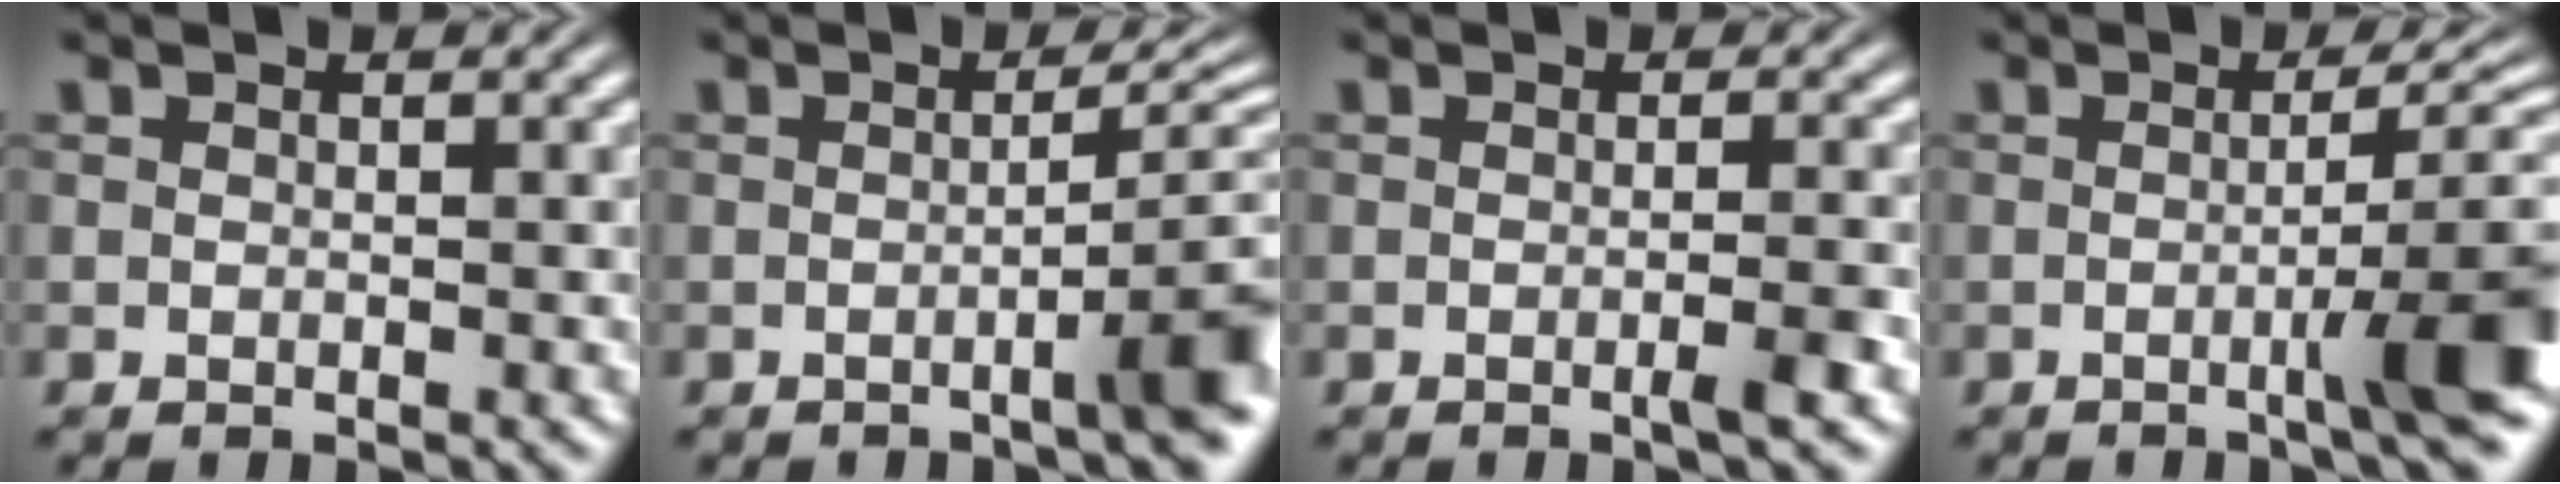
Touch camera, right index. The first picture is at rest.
{"total": 4.3, "force": [-0.8, 0.4, 4.2], "torque": [-0.042, 0.011, -0.018]}
{"total": 1.6, "force": [-0.8, -0.2, 1.4], "torque": [-0.022, 0.002, -0.015]}
{"total": 6.1, "force": [-1.1, 0.6, 5.9], "torque": [-0.073, 0.003, -0.021]}